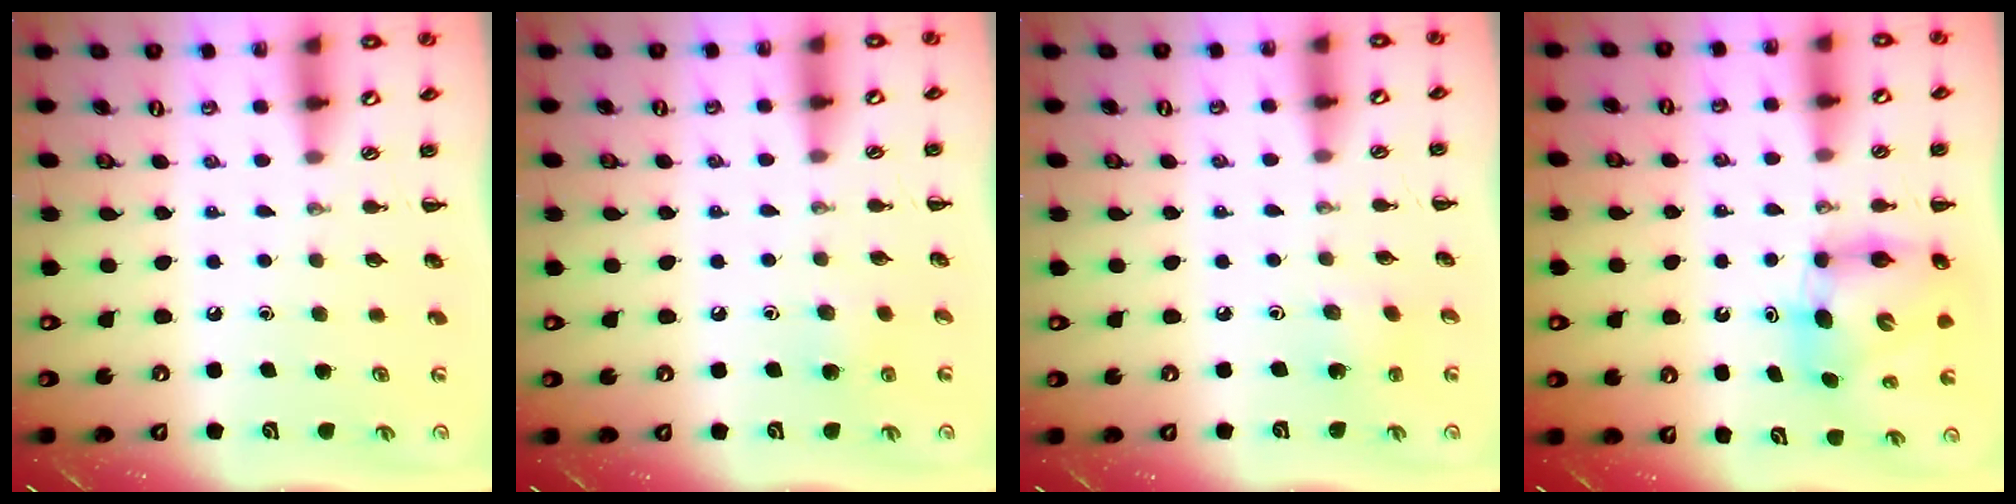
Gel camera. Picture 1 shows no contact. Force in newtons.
{"total": 4.6, "press": 4.4, "slide": 1.4}
{"total": 1.9, "press": 1.7, "slide": 0.7}
{"total": 7.0, "press": 6.9, "slide": 0.8}